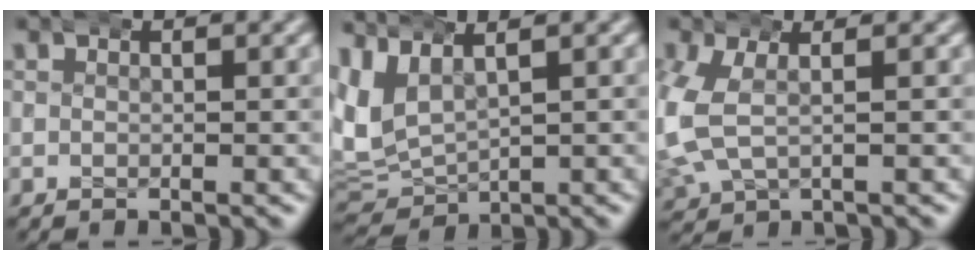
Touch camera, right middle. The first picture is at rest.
{"total": 8.7, "force": [1.0, 7.7, 3.9], "torque": [-0.128, -0.021, 0.023]}
{"total": 5.7, "force": [0.0, 4.8, 3.0], "torque": [-0.090, 0.000, 0.001]}